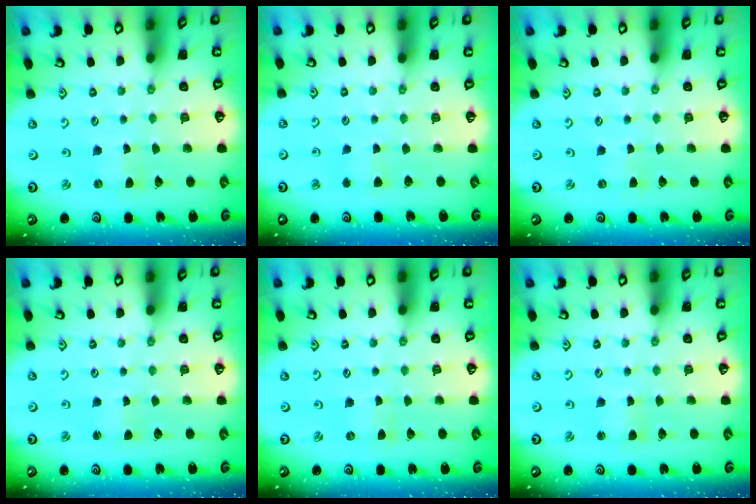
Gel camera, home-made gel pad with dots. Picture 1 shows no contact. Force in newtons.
{"total": 3.8, "press": 3.8, "slide": 0.5}
{"total": 0.7, "press": 0.7, "slide": 0.3}
{"total": 0.9, "press": 0.9, "slide": 0.1}
{"total": 0.0}
{"total": 1.1, "press": 1.1, "slide": 0.1}